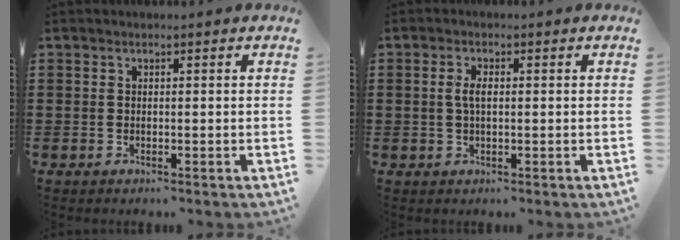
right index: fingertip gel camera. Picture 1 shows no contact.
{"total": 2.6, "force": [0.1, 1.0, 2.3], "torque": [-0.047, 0.003, 0.000]}